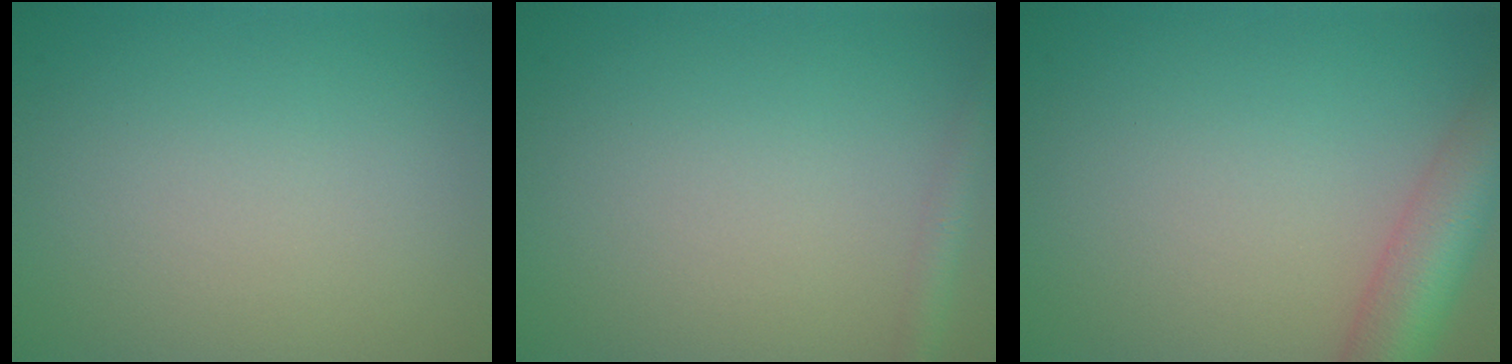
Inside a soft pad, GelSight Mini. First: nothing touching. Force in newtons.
{"total": 1.8, "press": 1.8, "slide": 0.1}
{"total": 6.7, "press": 6.7, "slide": 0.3}